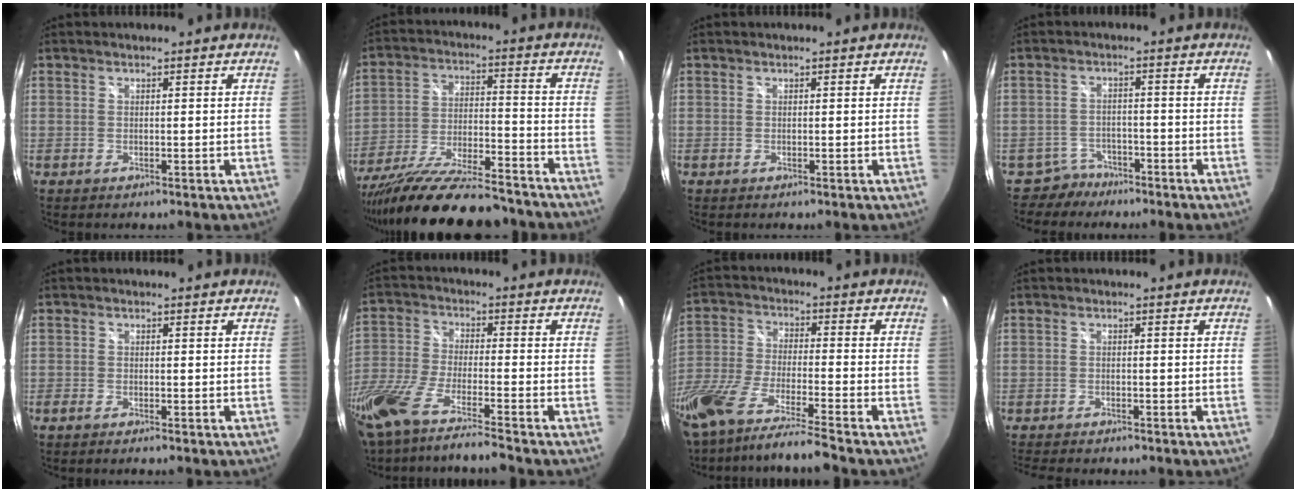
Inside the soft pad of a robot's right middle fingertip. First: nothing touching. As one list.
[{"total": 22.9, "force": [-19.3, 4.1, 11.7], "torque": [-0.220, -0.053, -0.301]}, {"total": 0.0}, {"total": 4.0, "force": [-3.3, 2.2, -0.4], "torque": [0.000, 0.013, -0.056]}, {"total": 1.3, "force": [-1.1, 0.1, 0.7], "torque": [-0.016, -0.004, -0.023]}, {"total": 14.2, "force": [-11.3, 0.9, 8.6], "torque": [-0.190, -0.045, -0.211]}, {"total": 14.9, "force": [-12.3, 0.3, 8.4], "torque": [-0.174, -0.038, -0.230]}, {"total": 5.6, "force": [-5.1, 0.9, 2.1], "torque": [-0.053, -0.018, -0.082]}]